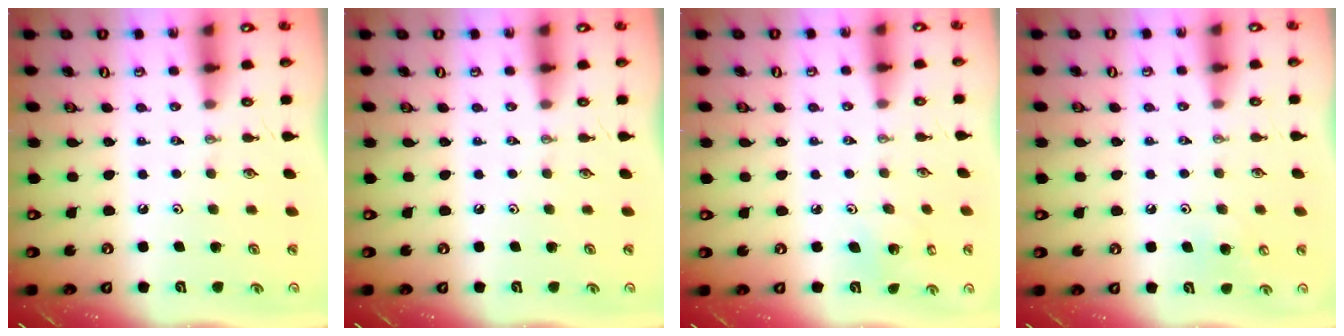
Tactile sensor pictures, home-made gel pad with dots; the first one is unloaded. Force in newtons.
{"total": 0.0}
{"total": 2.9, "press": 2.9, "slide": 0.2}
{"total": 5.2, "press": 5.2, "slide": 0.7}